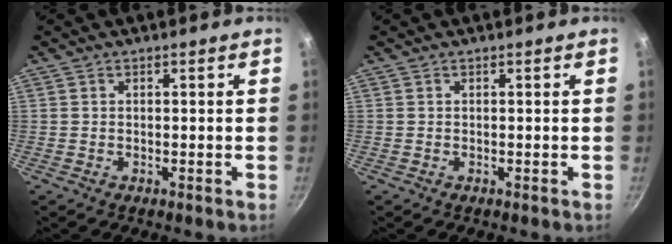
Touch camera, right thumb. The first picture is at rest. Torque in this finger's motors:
{"motor_torque": [-0.07, -0.07, -0.20, 0.28, 0.00]}